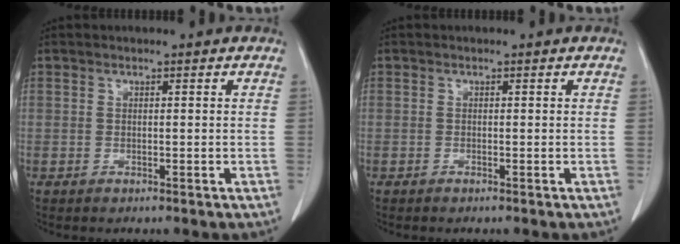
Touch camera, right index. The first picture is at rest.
{"total": 0.0}